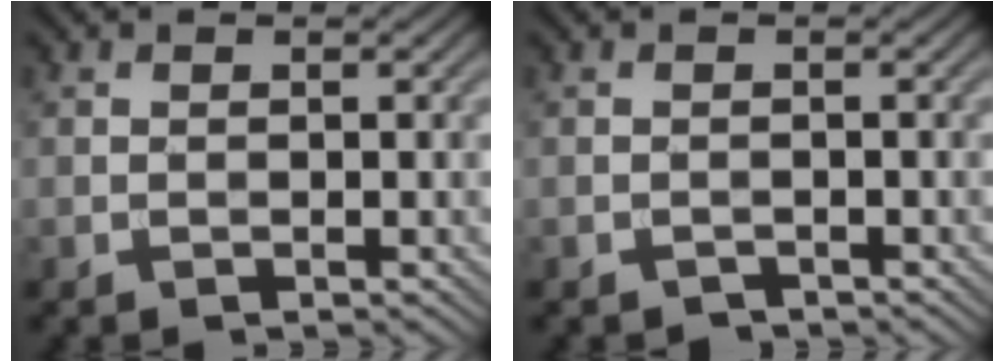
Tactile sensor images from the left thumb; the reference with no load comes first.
{"total": 0.9, "force": [-0.8, 0.3, 0.1], "torque": [-0.002, -0.002, -0.017]}